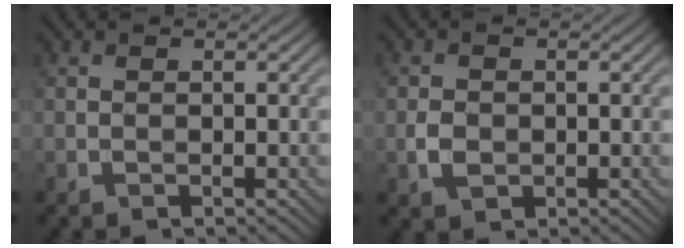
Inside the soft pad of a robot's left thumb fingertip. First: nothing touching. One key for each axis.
{"total": 2.3, "fx": -0.5, "fy": 1.8, "fz": 1.3, "tx": -0.030, "ty": -0.006, "tz": -0.013}